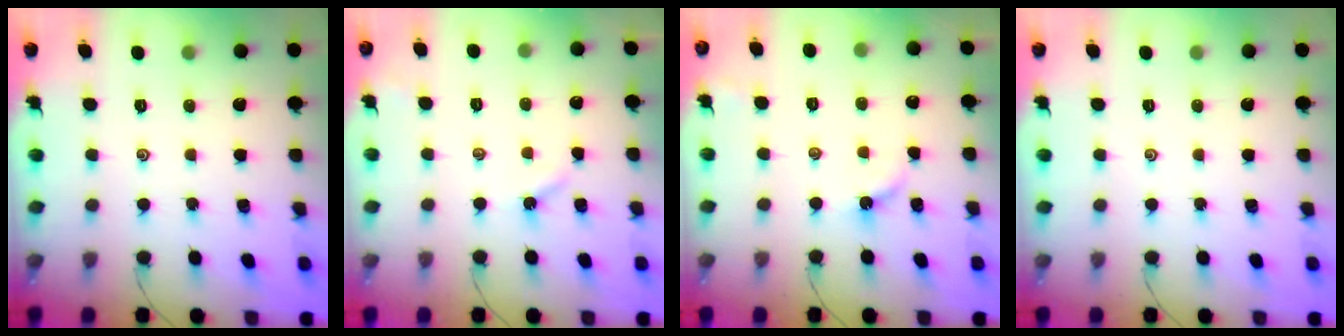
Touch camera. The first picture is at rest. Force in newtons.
{"total": 3.0, "press": 3.0, "slide": 0.3}
{"total": 3.8, "press": 3.8, "slide": 0.5}
{"total": 0.0}